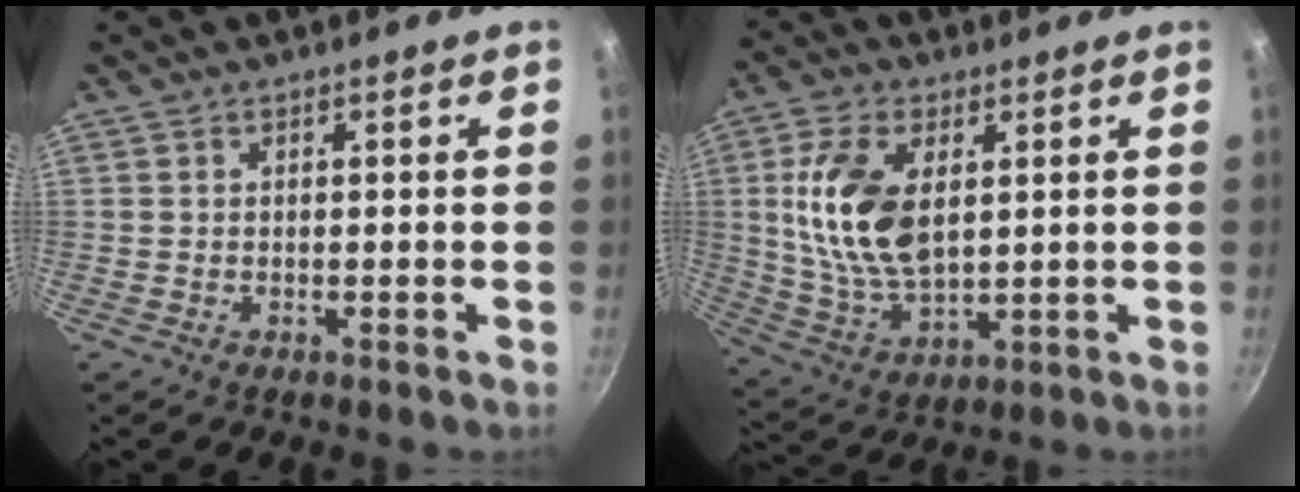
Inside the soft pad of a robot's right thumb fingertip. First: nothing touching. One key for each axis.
{"total": 14.8, "fx": 3.0, "fy": 8.3, "fz": 11.9, "tx": -0.222, "ty": -0.013, "tz": 0.065}